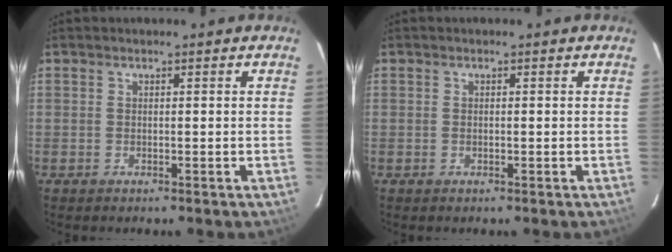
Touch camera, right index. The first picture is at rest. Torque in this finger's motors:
{"motor_torque": [-0.27, 0.04, -0.05, 0.00]}